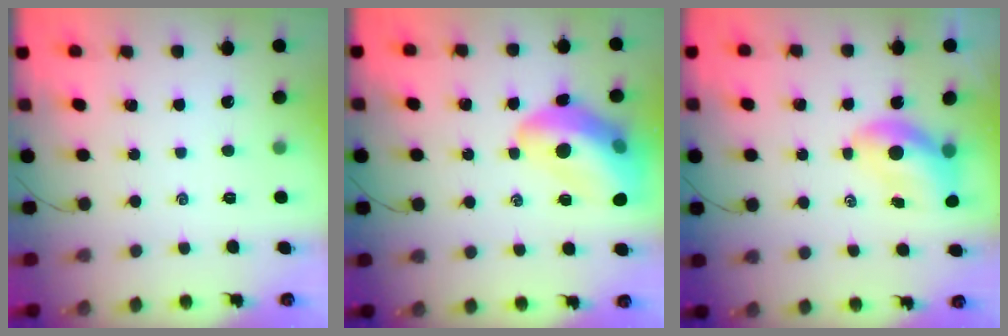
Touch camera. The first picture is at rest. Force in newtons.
{"total": 17.9, "press": 17.6, "slide": 3.3}
{"total": 7.1, "press": 7.0, "slide": 0.9}